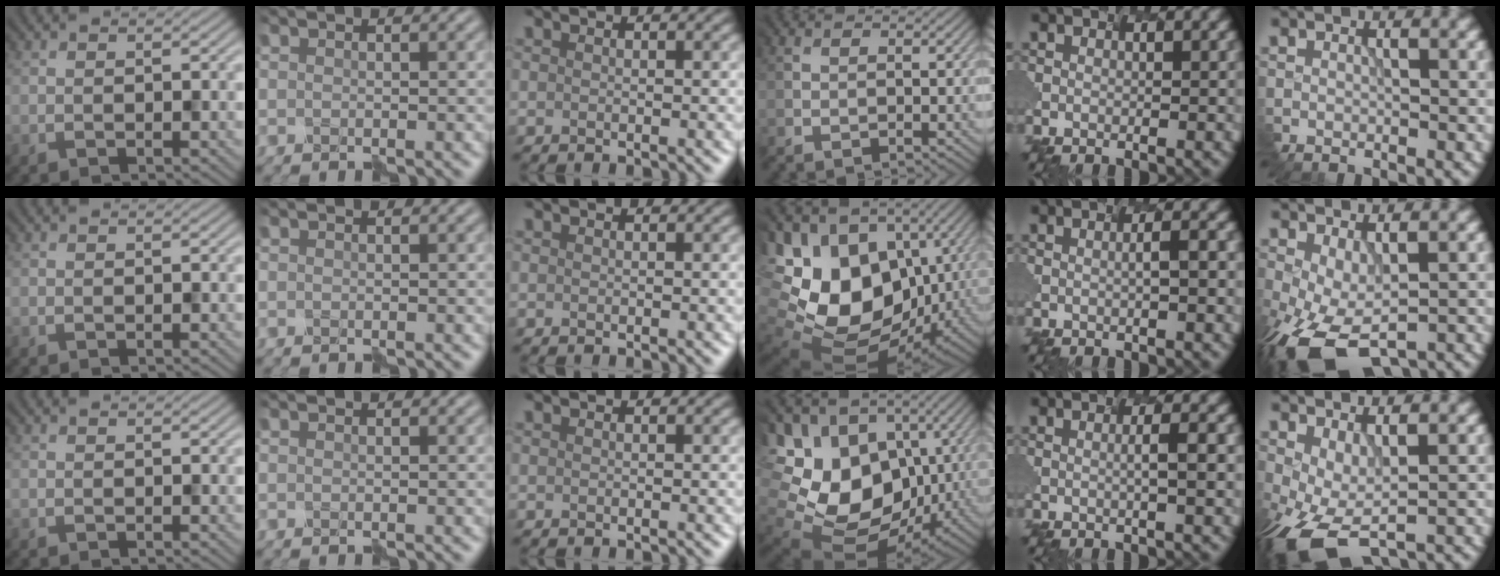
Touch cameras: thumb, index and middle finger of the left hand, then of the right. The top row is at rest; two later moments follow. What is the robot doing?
{"motion": "disassemble", "object": "velcro strap"}